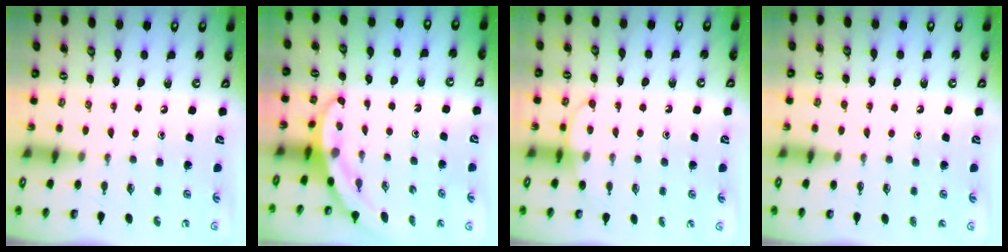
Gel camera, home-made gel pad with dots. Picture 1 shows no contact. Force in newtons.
{"total": 3.2, "press": 3.2, "slide": 0.2}
{"total": 5.5, "press": 5.5, "slide": 0.4}
{"total": 0.7, "press": 0.7, "slide": 0.0}